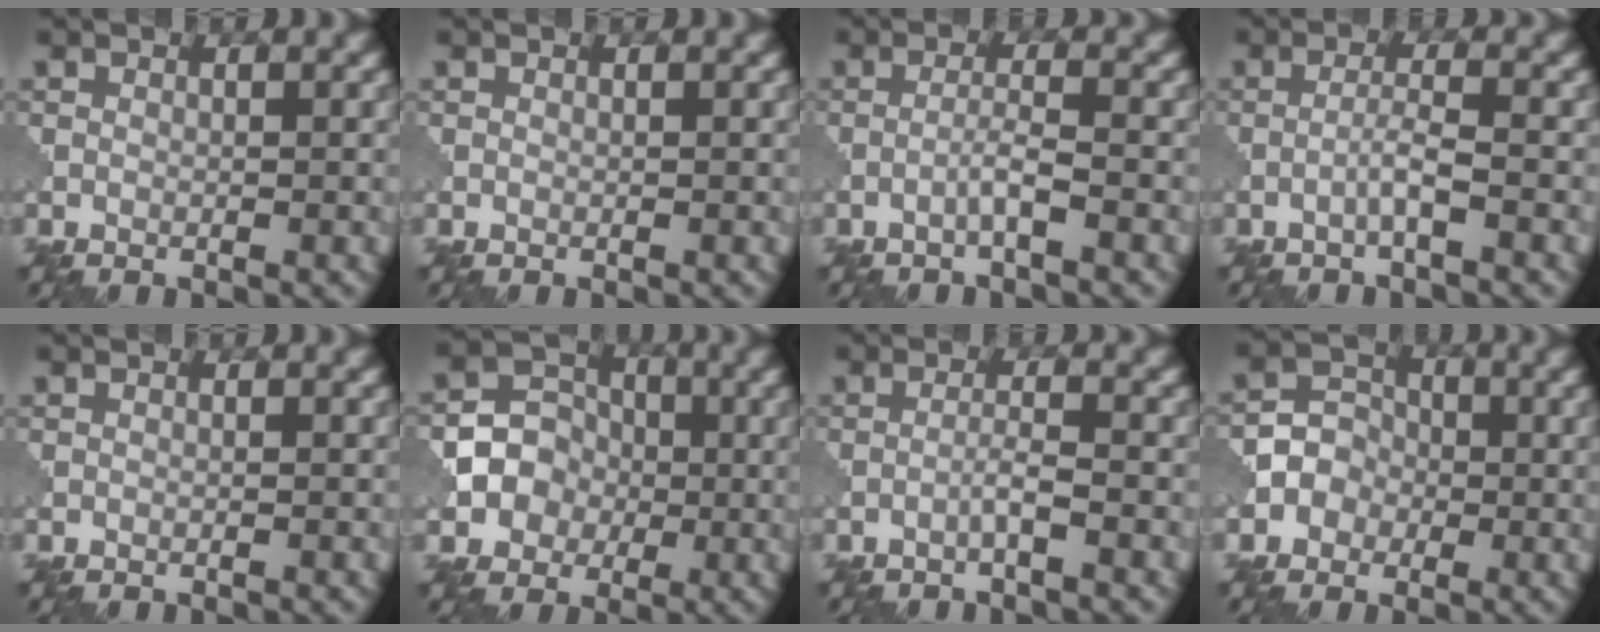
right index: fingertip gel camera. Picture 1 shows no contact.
{"total": 0.0}
{"total": 1.9, "force": [-1.0, 0.0, 1.6], "torque": [-0.030, 0.012, -0.024]}
{"total": 2.0, "force": [-0.9, 0.0, 1.7], "torque": [-0.034, 0.012, -0.023]}
{"total": 0.0}
{"total": 5.3, "force": [-0.6, 4.9, 1.9], "torque": [-0.014, 0.013, -0.029]}
{"total": 1.6, "force": [-0.8, -0.1, 1.3], "torque": [-0.024, 0.010, -0.020]}
{"total": 3.6, "force": [-1.0, 3.3, 1.0], "torque": [0.006, 0.014, -0.029]}